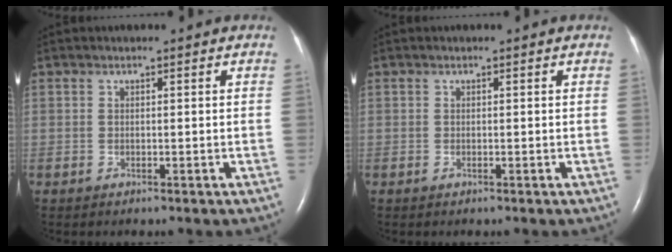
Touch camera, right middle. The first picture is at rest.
{"total": 0.0}